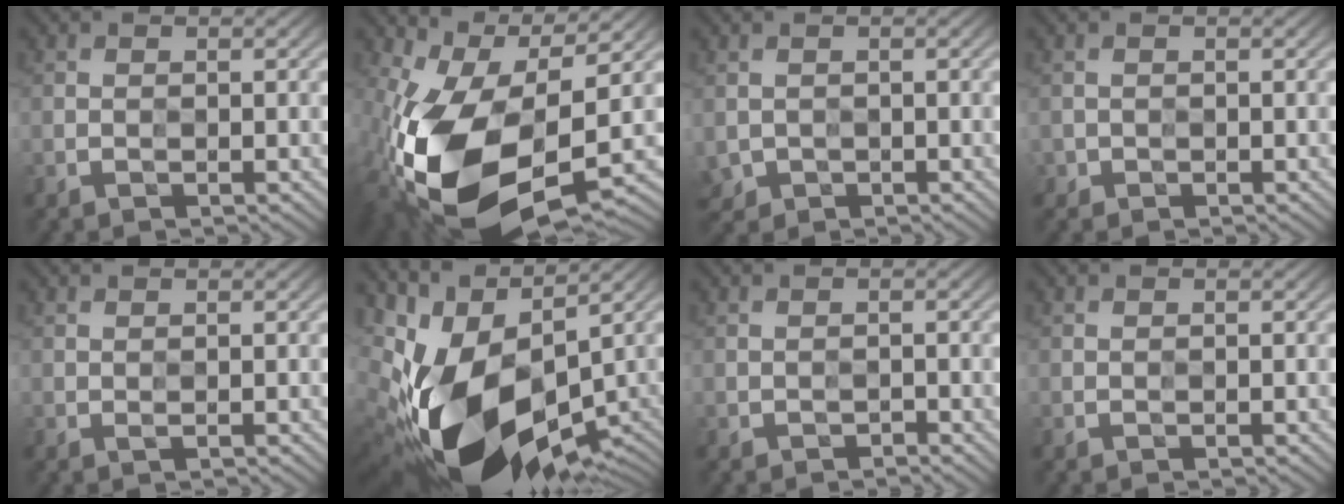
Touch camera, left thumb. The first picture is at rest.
{"total": 16.9, "force": [-3.9, 8.9, 13.9], "torque": [-0.297, -0.040, -0.054]}
{"total": 2.3, "force": [-0.8, 2.1, 0.7], "torque": [-0.031, -0.018, -0.013]}
{"total": 0.9, "force": [-0.5, 0.8, -0.2], "torque": [0.005, -0.005, -0.011]}
{"total": 0.8, "force": [0.6, -0.3, -0.4], "torque": [-0.001, -0.002, 0.010]}
{"total": 15.2, "force": [-1.2, 8.9, 12.2], "torque": [-0.239, -0.033, 0.013]}
{"total": 0.8, "force": [-0.5, 0.4, 0.5], "torque": [-0.007, 0.000, -0.008]}
{"total": 0.0}